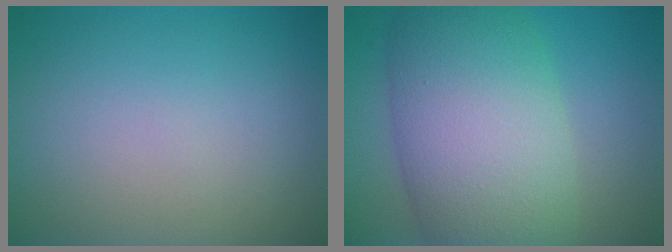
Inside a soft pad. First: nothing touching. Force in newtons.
{"total": 12.0, "press": 12.0, "slide": 0.5}